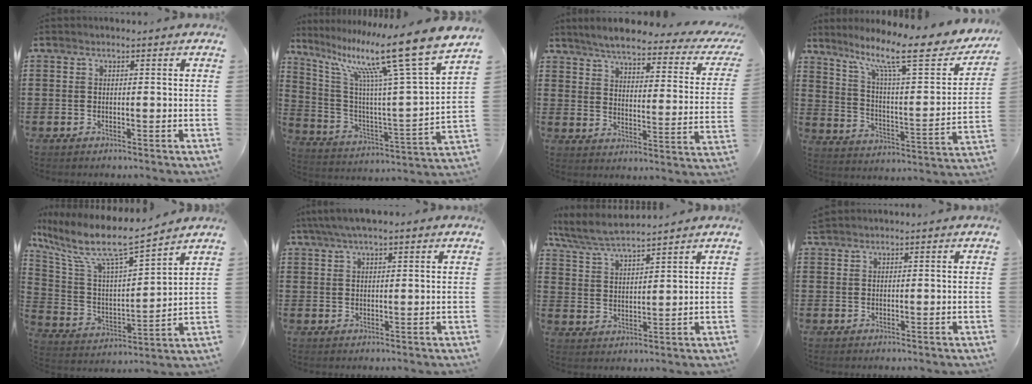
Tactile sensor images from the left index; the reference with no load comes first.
{"total": 16.3, "force": [11.7, 0.8, 11.3], "torque": [-0.227, -0.077, 0.179]}
{"total": 4.9, "force": [4.3, 0.2, 2.4], "torque": [-0.070, -0.027, 0.067]}
{"total": 14.2, "force": [10.3, 2.2, 9.5], "torque": [-0.187, -0.060, 0.161]}
{"total": 10.1, "force": [7.7, 1.8, 6.3], "torque": [-0.155, -0.049, 0.127]}
{"total": 3.2, "force": [2.2, 0.8, 2.2], "torque": [-0.047, 0.007, 0.040]}
{"total": 5.7, "force": [5.3, 0.3, 2.1], "torque": [-0.058, -0.021, 0.095]}
{"total": 1.1, "force": [1.0, 0.2, 0.2], "torque": [-0.006, 0.001, 0.021]}